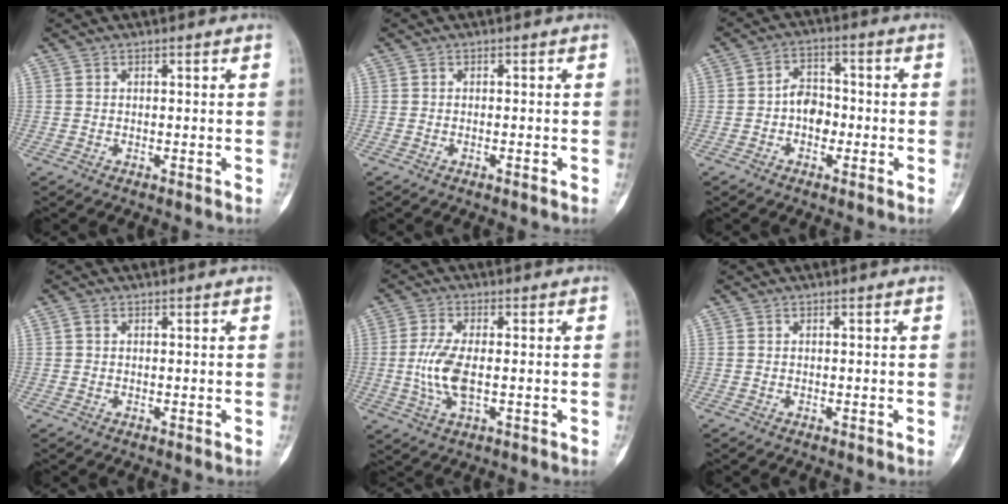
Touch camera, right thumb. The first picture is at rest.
{"total": 0.9, "force": [-0.6, 0.0, 0.7], "torque": [-0.012, 0.000, -0.007]}
{"total": 6.5, "force": [-1.3, 4.9, 4.1], "torque": [-0.029, 0.022, -0.033]}
{"total": 0.8, "force": [0.0, -0.8, 0.1], "torque": [-0.011, 0.003, 0.001]}
{"total": 7.6, "force": [-0.8, 3.1, 6.9], "torque": [-0.161, -0.003, -0.016]}
{"total": 0.0}